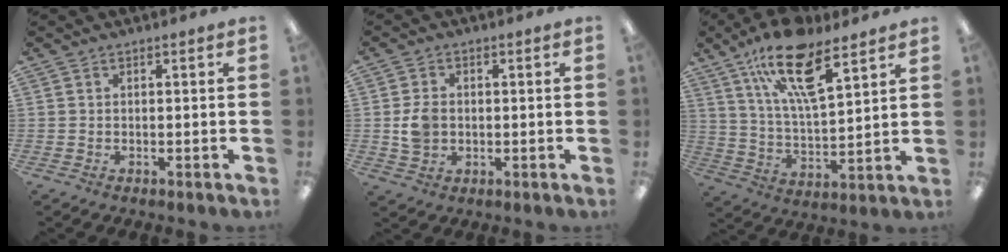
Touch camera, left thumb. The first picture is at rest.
{"total": 5.6, "force": [-0.1, 4.4, 3.4], "torque": [-0.060, 0.006, 0.000]}
{"total": 18.0, "force": [11.1, 6.4, 12.7], "torque": [-0.220, -0.046, 0.189]}